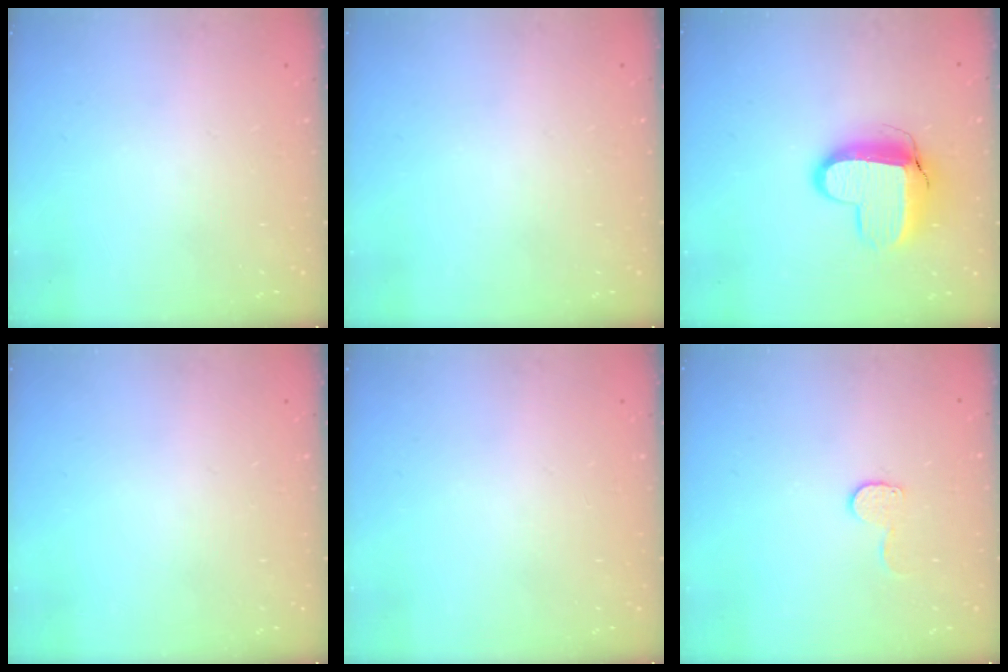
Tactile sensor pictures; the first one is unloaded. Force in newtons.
{"total": 0.0}
{"total": 12.8, "press": 12.8, "slide": 1.0}
{"total": 0.0}
{"total": 0.0}
{"total": 7.1, "press": 7.1, "slide": 0.4}